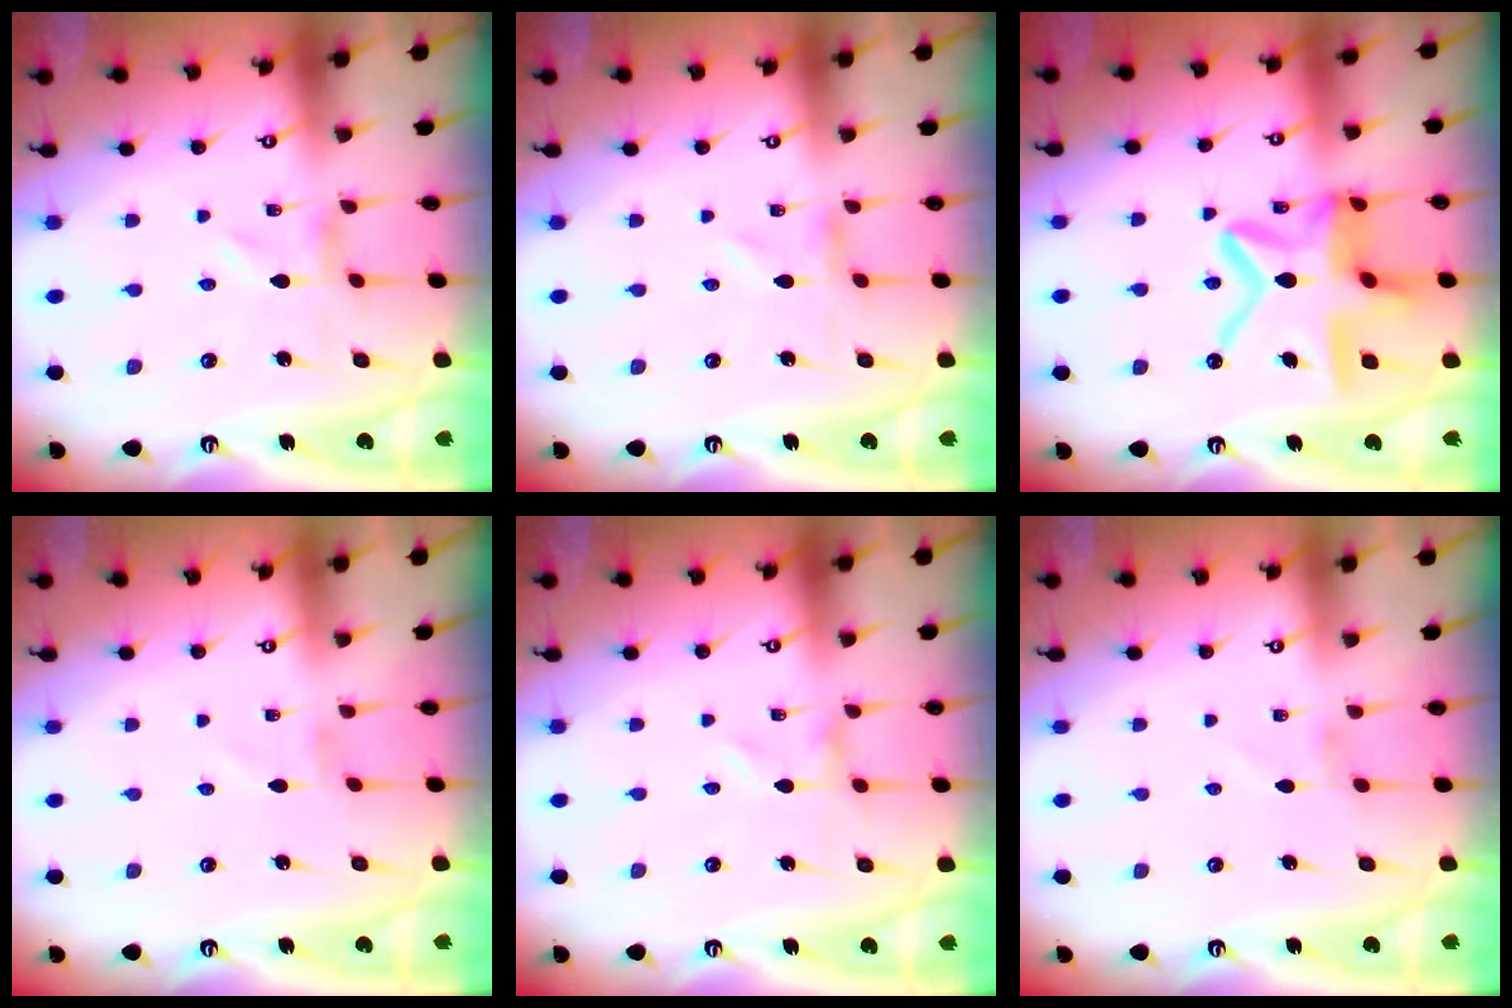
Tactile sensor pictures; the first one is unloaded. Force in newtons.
{"total": 0.0}
{"total": 18.8, "press": 18.7, "slide": 1.7}
{"total": 0.9, "press": 0.8, "slide": 0.1}
{"total": 0.0}
{"total": 0.0}